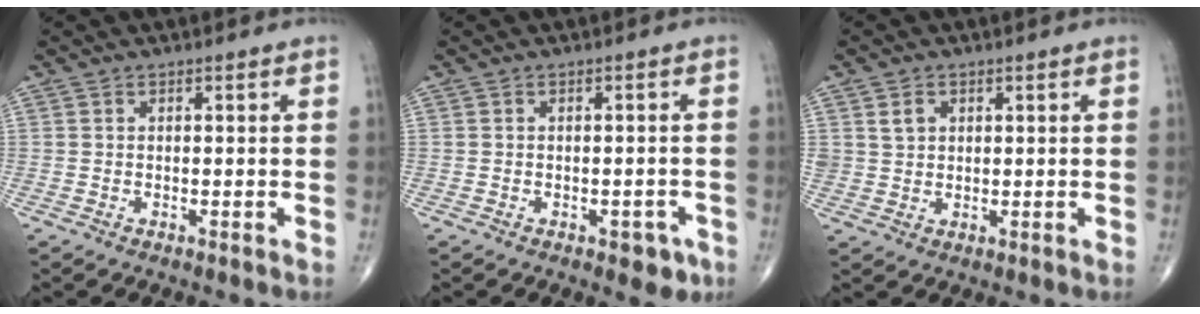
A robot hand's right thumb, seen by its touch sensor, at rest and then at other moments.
{"total": 3.8, "force": [-2.1, 2.0, 2.4], "torque": [-0.010, 0.008, -0.025]}
{"total": 3.2, "force": [1.3, 2.5, 1.4], "torque": [-0.014, -0.009, 0.028]}